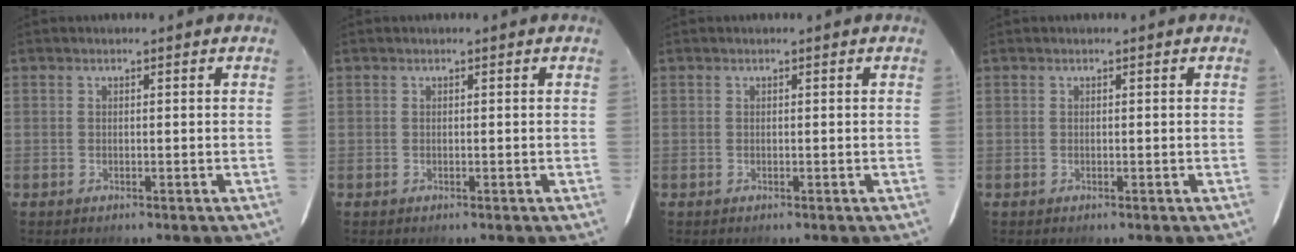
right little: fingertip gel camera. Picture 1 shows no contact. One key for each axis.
{"total": 0.0}
{"total": 0.0}
{"total": 0.0}